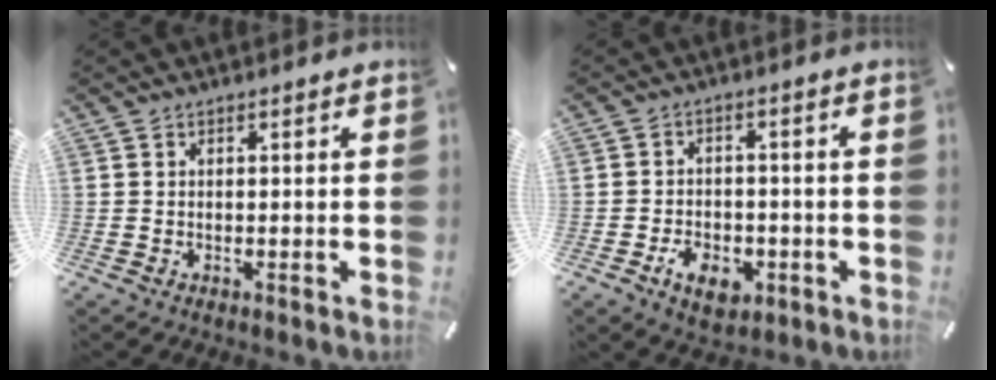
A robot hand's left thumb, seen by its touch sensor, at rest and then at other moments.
{"total": 6.9, "force": [-2.8, 5.0, 3.9], "torque": [-0.061, 0.007, -0.051]}